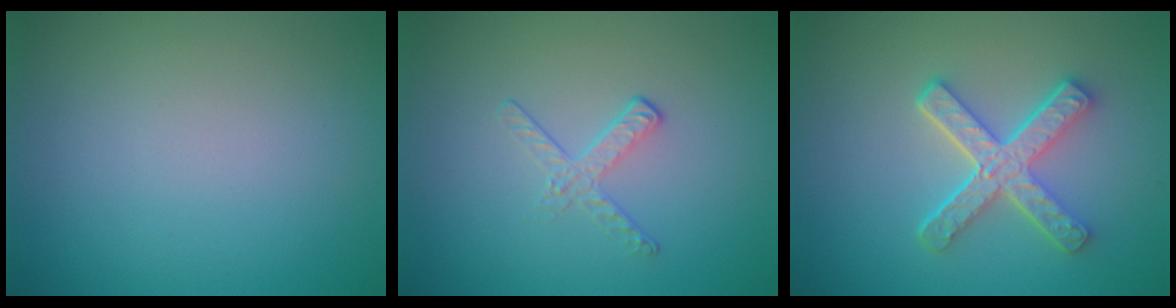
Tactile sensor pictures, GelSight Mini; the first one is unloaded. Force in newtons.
{"total": 1.7, "press": 0.7, "slide": 1.5}
{"total": 4.7, "press": 3.7, "slide": 2.8}